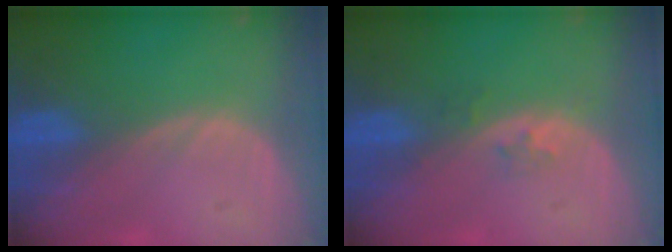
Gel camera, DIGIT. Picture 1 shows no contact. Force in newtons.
{"total": 1.9, "press": 1.4, "slide": 1.2}